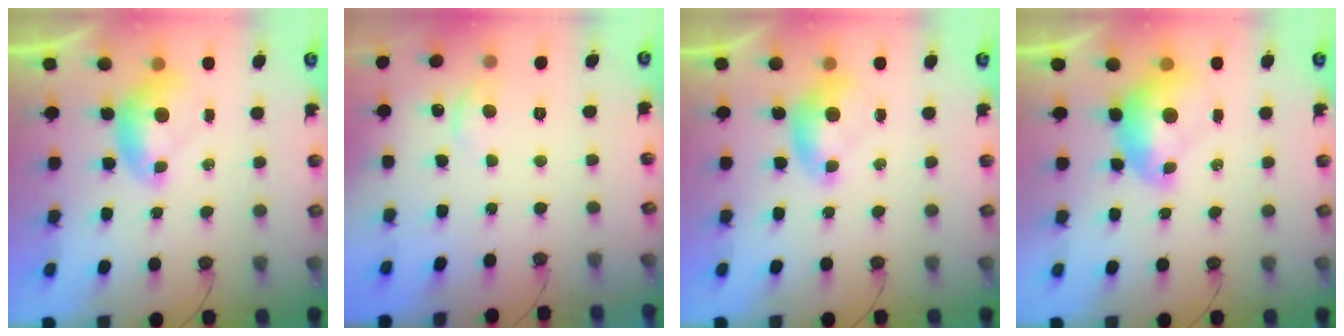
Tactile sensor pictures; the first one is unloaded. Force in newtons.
{"total": 1.3, "press": 1.1, "slide": 0.7}
{"total": 0.6, "press": 0.0, "slide": 0.6}
{"total": 2.3, "press": 2.2, "slide": 0.7}